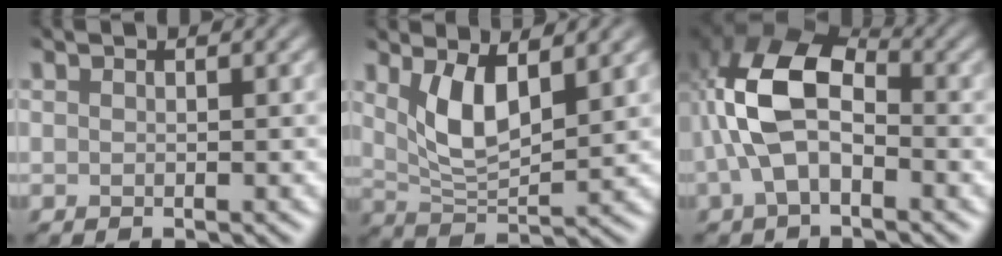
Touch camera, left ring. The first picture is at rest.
{"total": 4.4, "force": [1.2, 1.9, 3.8], "torque": [-0.076, -0.018, 0.024]}
{"total": 7.7, "force": [-1.4, 4.6, 6.0], "torque": [-0.129, 0.015, -0.048]}